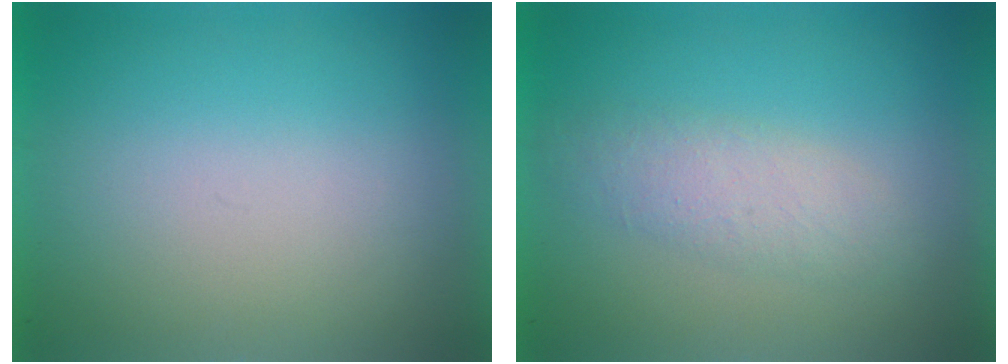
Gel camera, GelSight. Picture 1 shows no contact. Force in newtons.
{"total": 1.8}